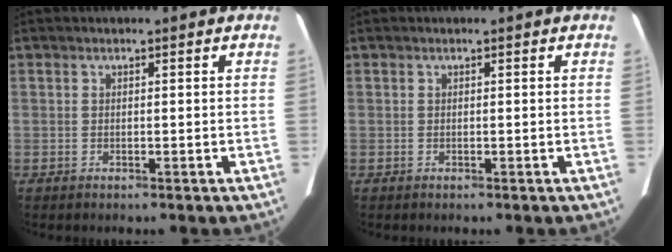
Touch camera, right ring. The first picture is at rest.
{"total": 0.0}